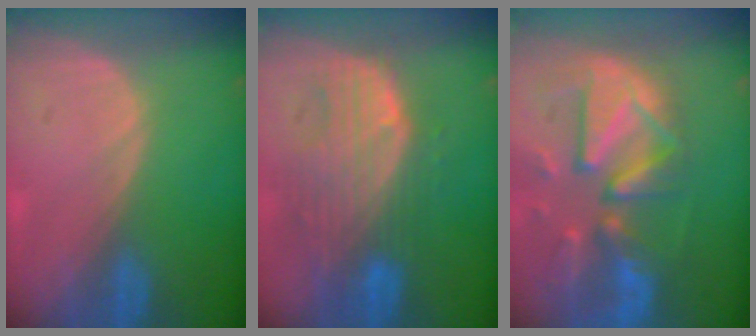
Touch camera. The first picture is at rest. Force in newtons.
{"total": 9.9, "press": 8.6, "slide": 4.8}
{"total": 12.6, "press": 11.0, "slide": 6.2}